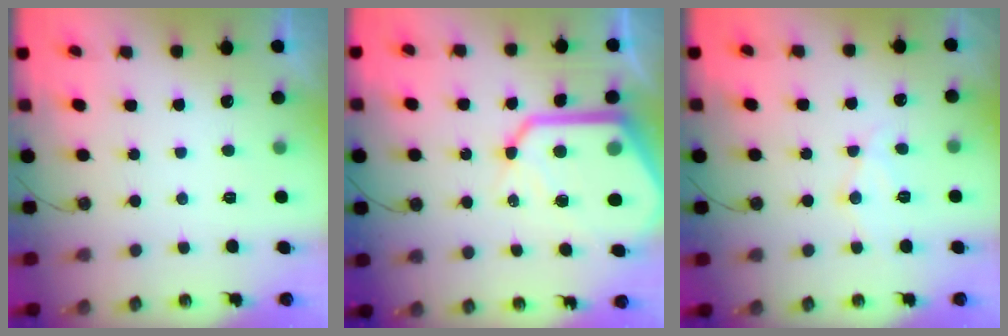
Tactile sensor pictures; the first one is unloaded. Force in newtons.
{"total": 20.8, "press": 20.6, "slide": 2.3}
{"total": 8.9, "press": 8.8, "slide": 0.8}